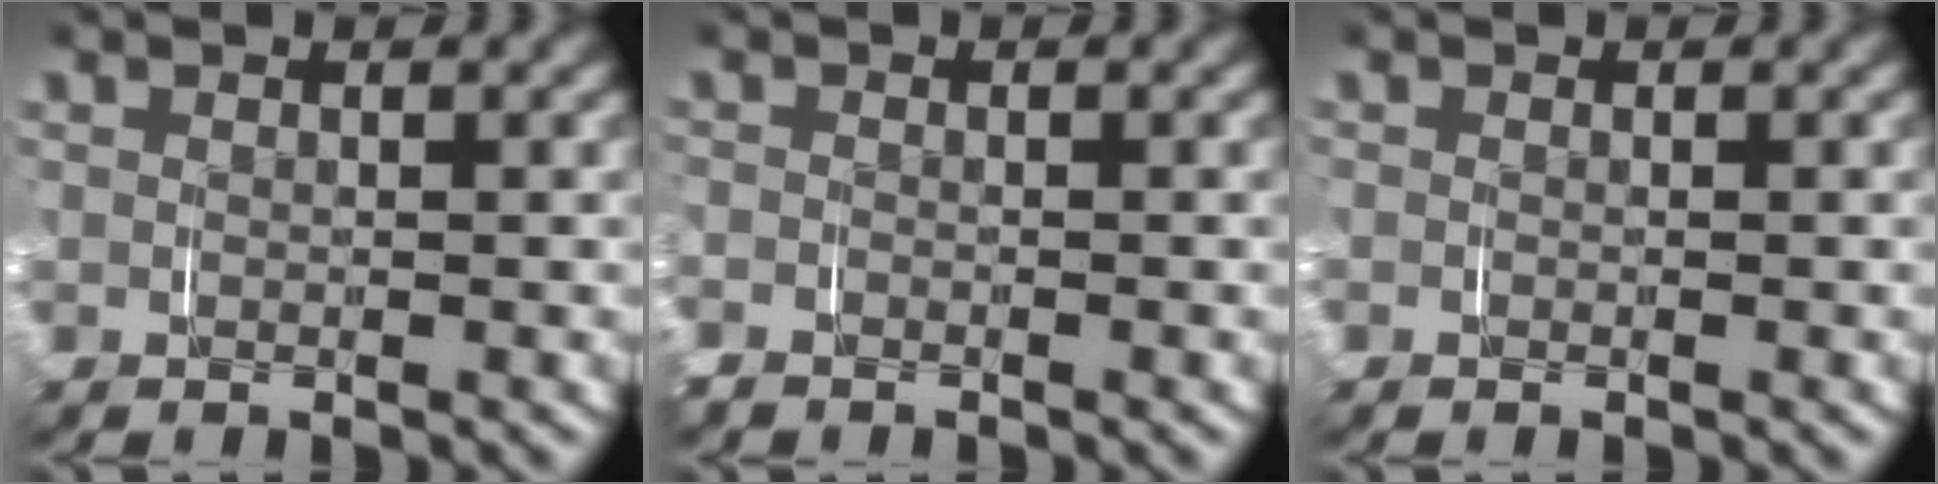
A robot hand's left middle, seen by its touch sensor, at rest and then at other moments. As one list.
[{"total": 1.1, "force": [-0.7, 0.8, -0.1], "torque": [-0.009, -0.004, -0.016]}, {"total": 0.9, "force": [-0.5, 0.8, 0.2], "torque": [-0.014, -0.006, -0.007]}]